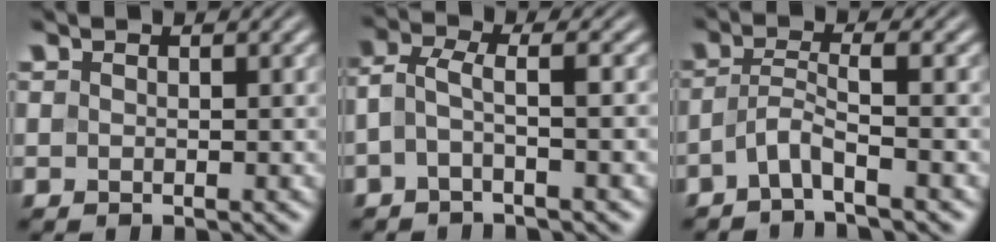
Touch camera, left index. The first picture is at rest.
{"total": 2.5, "force": [-0.9, 0.5, 2.3], "torque": [-0.053, 0.007, -0.026]}
{"total": 2.6, "force": [-1.5, 0.1, 2.1], "torque": [-0.047, 0.004, -0.037]}